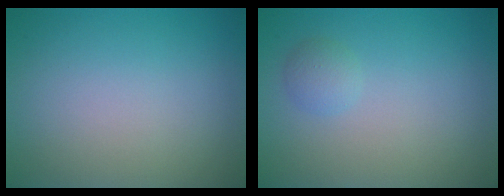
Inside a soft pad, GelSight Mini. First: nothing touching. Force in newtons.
{"total": 1.2, "press": 1.2, "slide": 0.1}